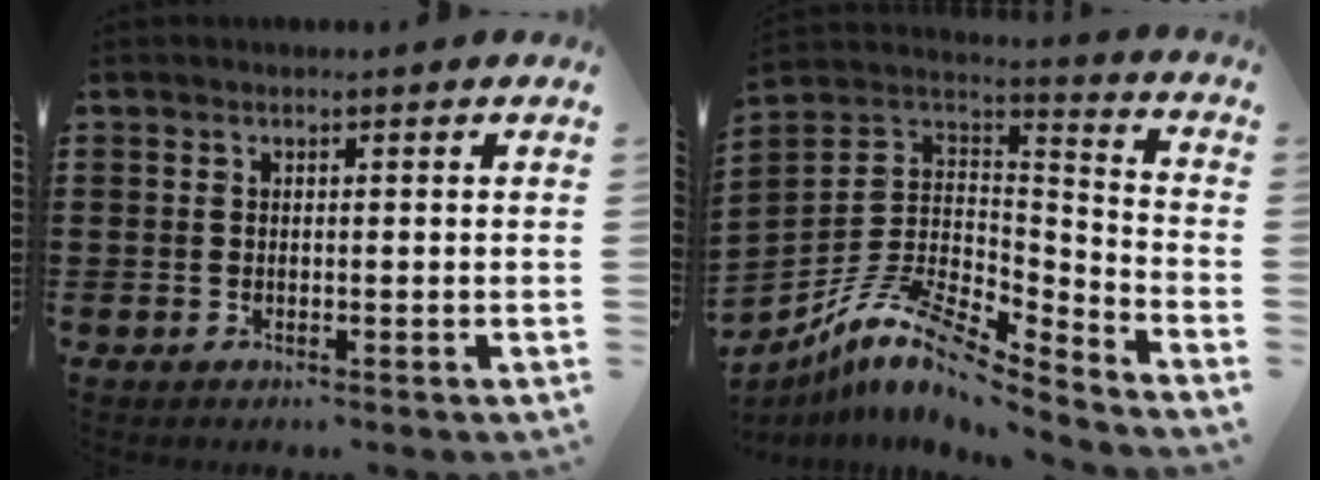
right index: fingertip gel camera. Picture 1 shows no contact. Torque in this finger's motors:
{"motor_torque": [-0.08, 0.36, 0.22, 0.04]}